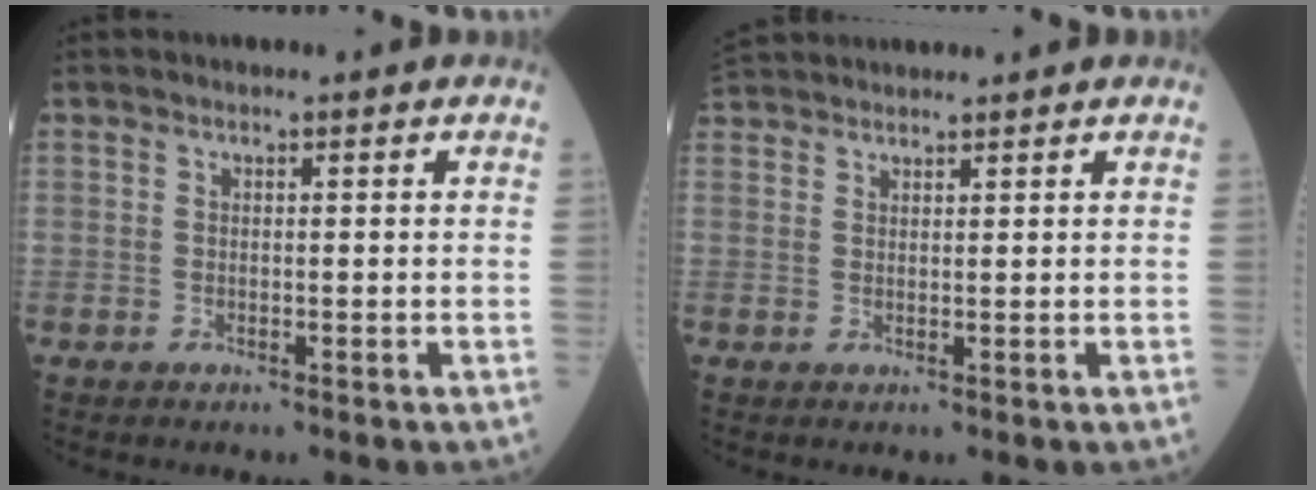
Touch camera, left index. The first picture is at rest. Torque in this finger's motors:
{"motor_torque": [0.31, -0.25, 0.23, 0.02]}